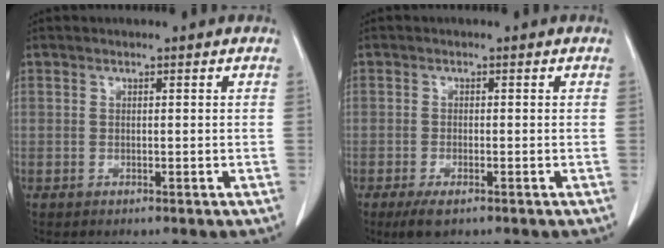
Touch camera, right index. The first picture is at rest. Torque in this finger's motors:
{"motor_torque": [0.33, -0.25, 0.12, 0.05]}